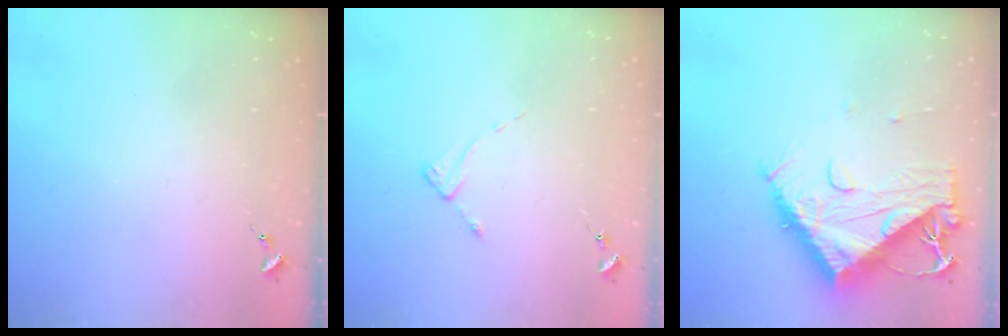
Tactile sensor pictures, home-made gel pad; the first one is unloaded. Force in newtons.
{"total": 2.3, "press": 2.3, "slide": 0.3}
{"total": 13.9, "press": 13.8, "slide": 1.3}